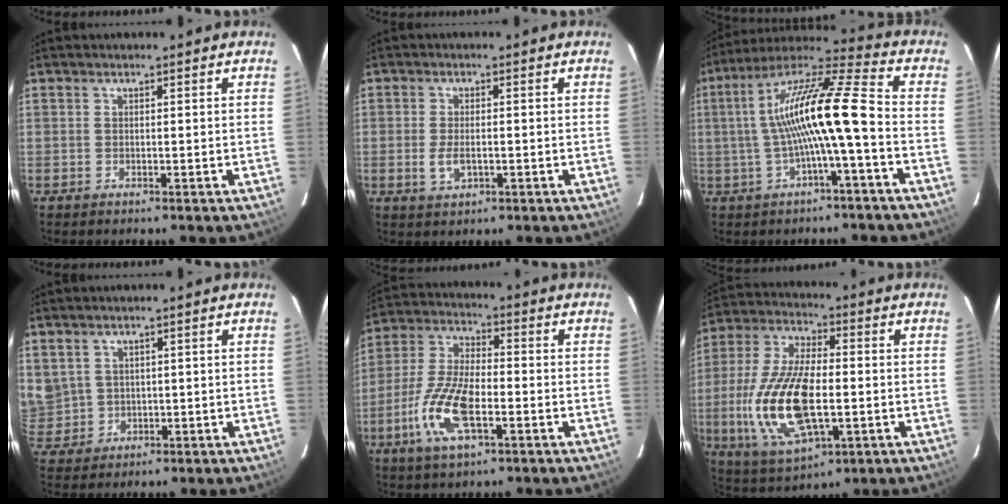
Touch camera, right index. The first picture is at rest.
{"total": 4.0, "force": [-1.1, 1.8, 3.3], "torque": [-0.070, -0.004, -0.017]}
{"total": 15.1, "force": [-1.9, 0.9, 15.0], "torque": [-0.276, 0.017, -0.034]}
{"total": 8.1, "force": [2.2, 7.3, 2.8], "torque": [-0.076, 0.013, 0.071]}
{"total": 13.2, "force": [-4.9, 5.0, 11.2], "torque": [-0.242, -0.005, -0.096]}
{"total": 19.2, "force": [-3.5, 8.2, 17.0], "torque": [-0.362, -0.011, -0.058]}